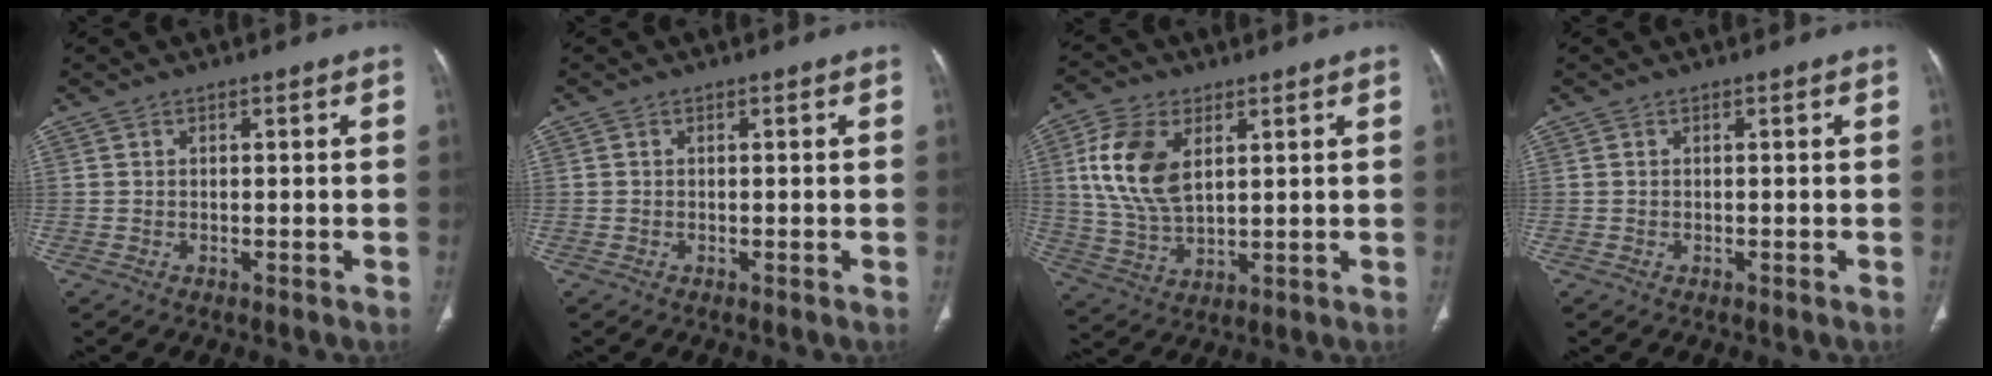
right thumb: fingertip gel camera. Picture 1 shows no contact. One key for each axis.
{"total": 0.0}
{"total": 12.5, "fx": 3.7, "fy": 7.1, "fz": 9.6, "tx": -0.189, "ty": -0.010, "tz": 0.077}
{"total": 0.0}